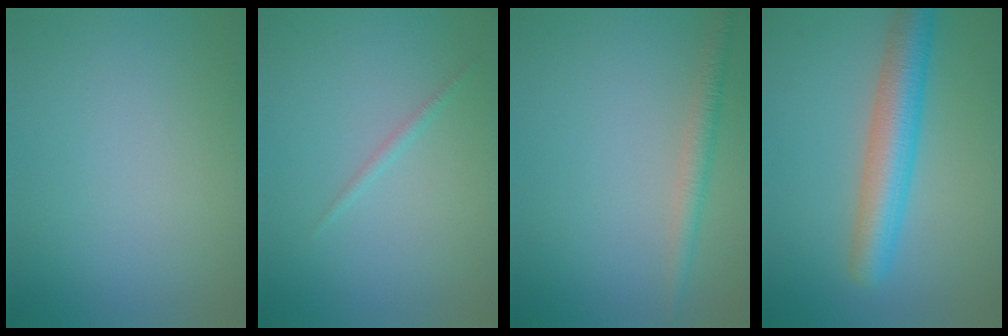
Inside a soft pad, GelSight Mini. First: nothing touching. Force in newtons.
{"total": 0.7, "press": 0.7, "slide": 0.1}
{"total": 2.1, "press": 2.1, "slide": 0.0}
{"total": 5.8, "press": 5.8, "slide": 0.2}